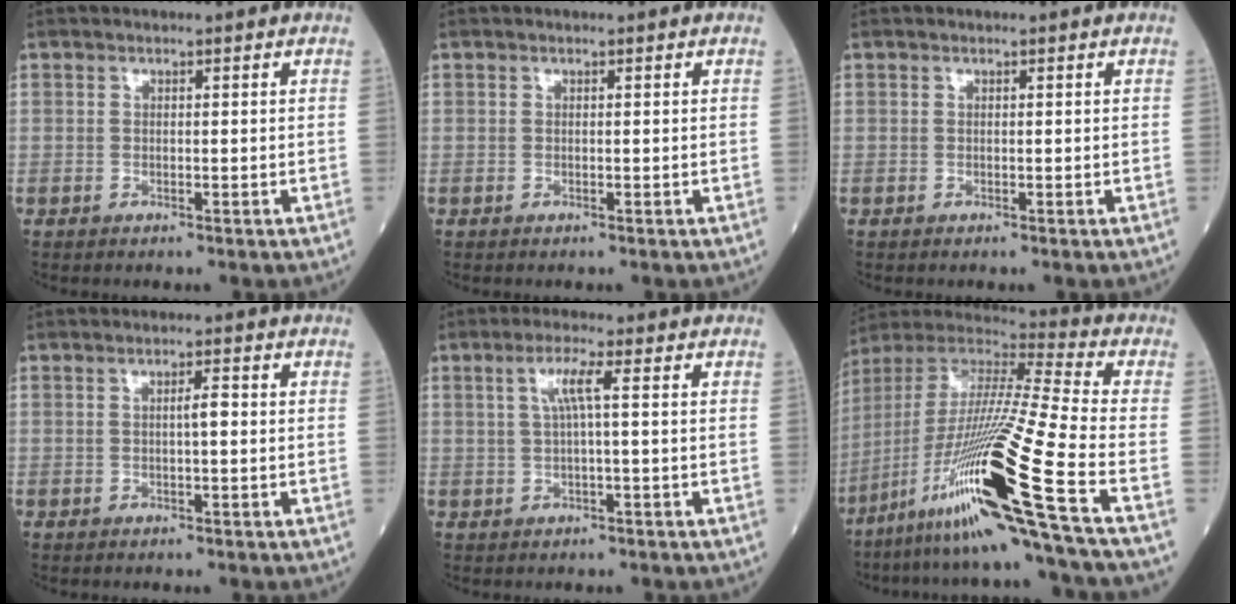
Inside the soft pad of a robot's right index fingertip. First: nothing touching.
{"total": 0.0}
{"total": 0.0}
{"total": 1.9, "force": [0.0, 0.2, 1.9], "torque": [-0.031, 0.003, 0.000]}
{"total": 3.7, "force": [0.8, -0.2, 3.6], "torque": [-0.075, 0.011, 0.017]}
{"total": 25.3, "force": [-12.2, -1.6, 22.1], "torque": [-0.429, -0.042, -0.228]}